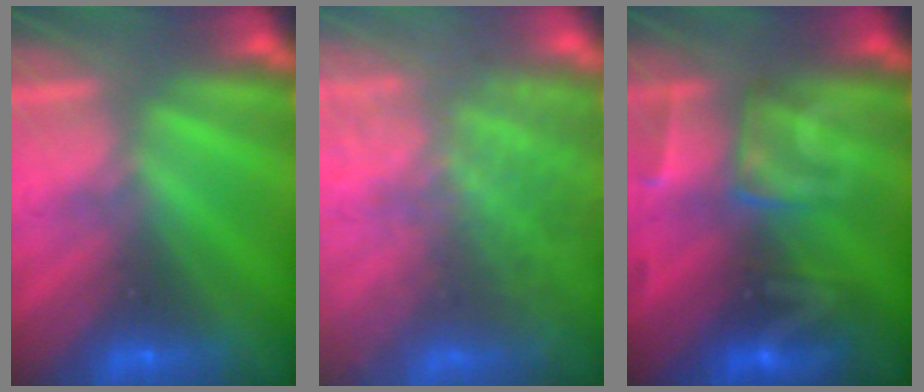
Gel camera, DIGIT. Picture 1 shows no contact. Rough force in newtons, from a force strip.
{"total": 7.6}
{"total": 2.8}